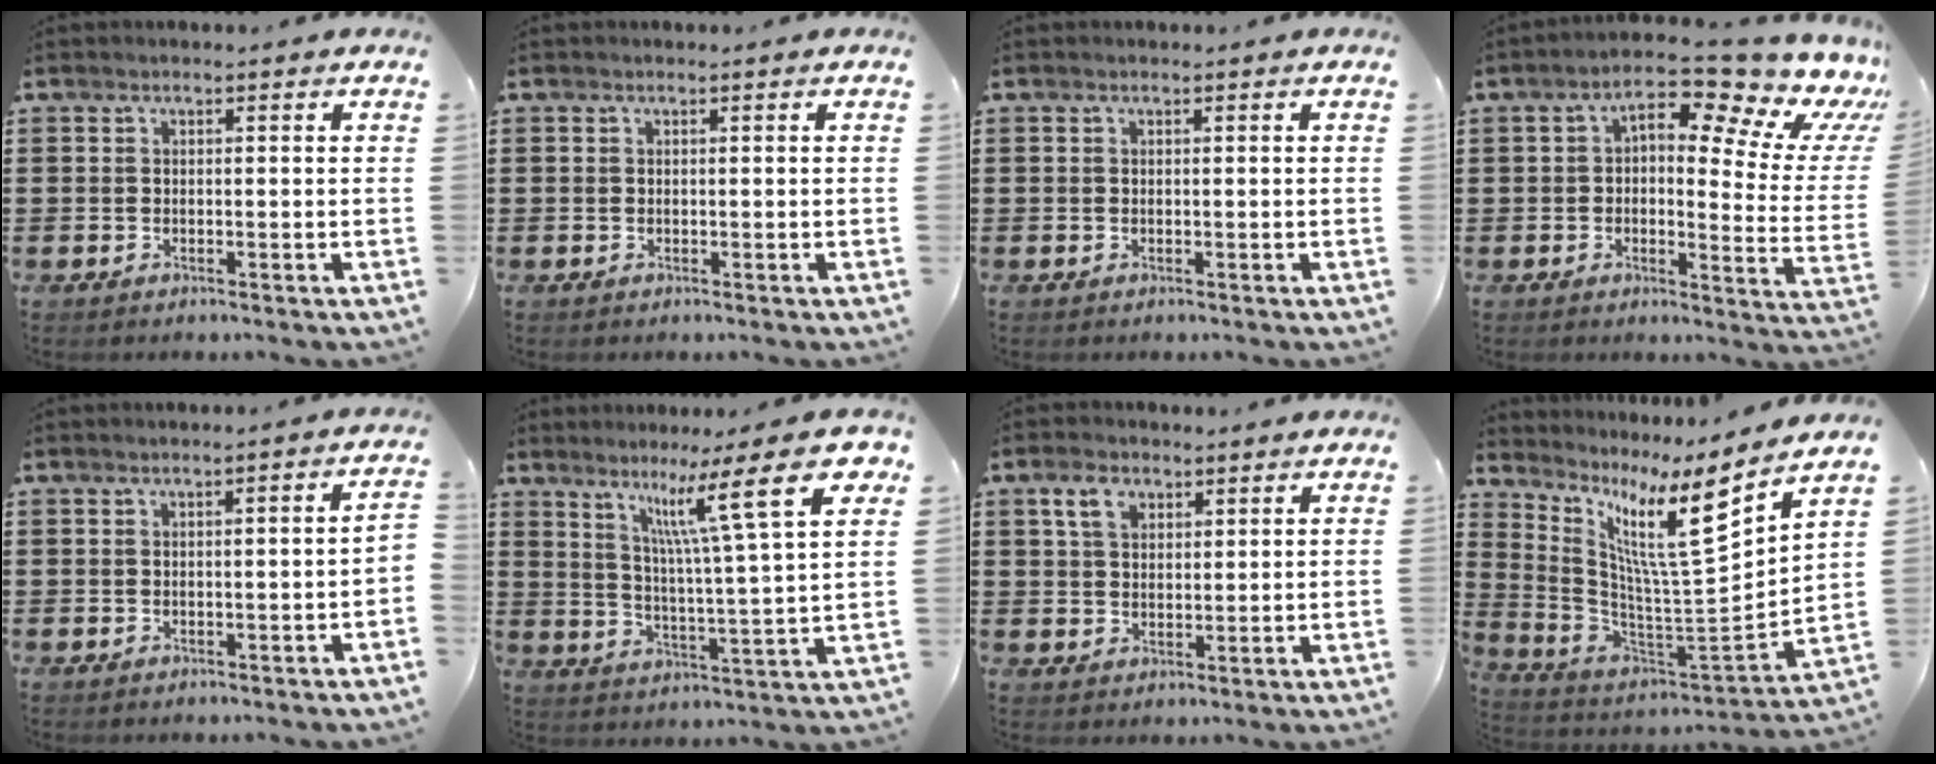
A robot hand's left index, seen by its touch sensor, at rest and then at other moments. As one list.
[{"total": 0.0}, {"total": 0.0}, {"total": 9.6, "force": [5.8, 2.6, 7.2], "torque": [-0.108, -0.057, 0.089]}, {"total": 1.2, "force": [-0.7, 0.0, 1.0], "torque": [-0.016, -0.002, -0.015]}, {"total": 13.8, "force": [8.2, 0.9, 11.1], "torque": [-0.199, -0.036, 0.122]}, {"total": 4.1, "force": [2.3, 2.6, 2.2], "torque": [-0.046, 0.007, 0.040]}, {"total": 13.2, "force": [6.5, 2.4, 11.3], "torque": [-0.213, -0.043, 0.095]}]